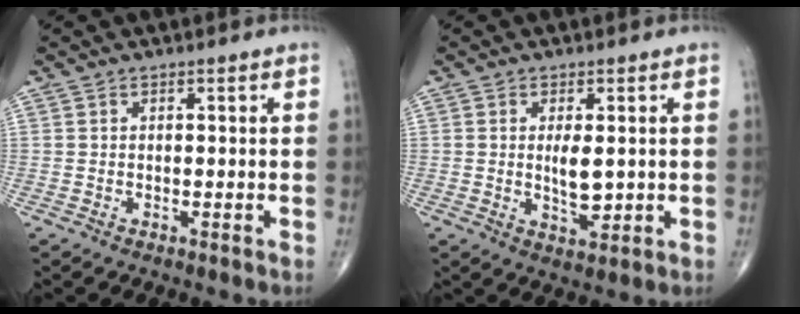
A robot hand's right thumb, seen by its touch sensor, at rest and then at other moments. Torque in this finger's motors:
{"motor_torque": [2.54, 2.47, 1.38, 0.12, 0.51]}